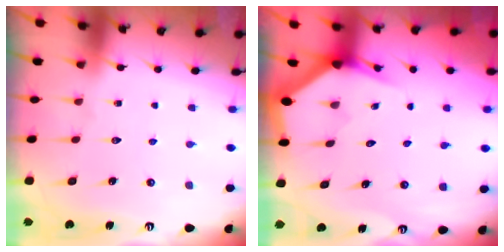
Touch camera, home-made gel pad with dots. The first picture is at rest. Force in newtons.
{"total": 3.0, "press": 3.0, "slide": 0.0}